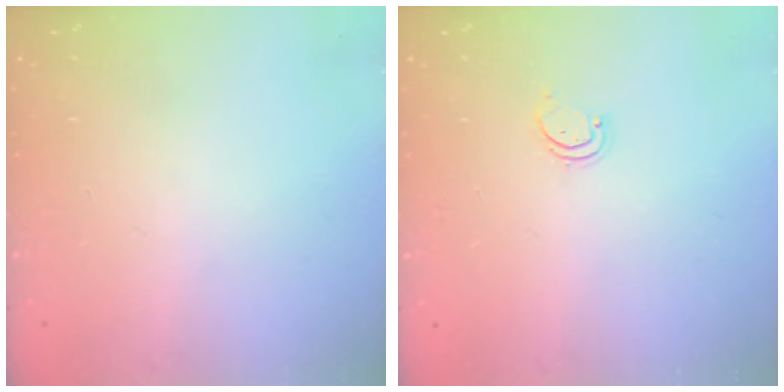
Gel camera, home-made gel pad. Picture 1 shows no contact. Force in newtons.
{"total": 1.7, "press": 1.7, "slide": 0.3}